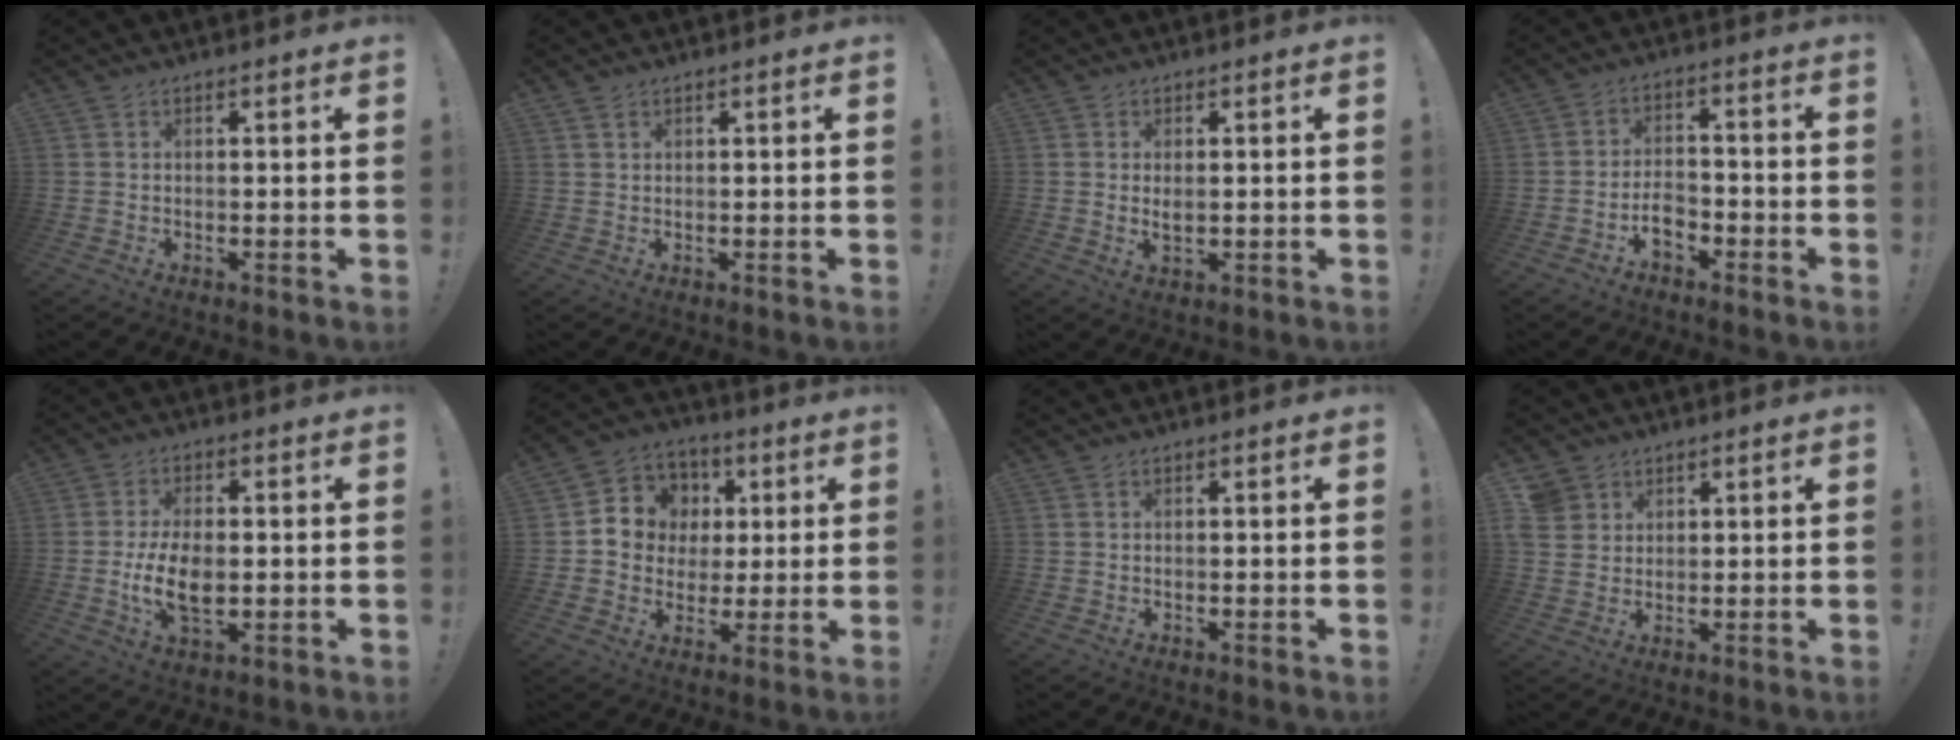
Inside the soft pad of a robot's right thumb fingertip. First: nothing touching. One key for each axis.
{"total": 1.3, "fx": 0.9, "fy": 0.8, "fz": 0.4, "tx": -0.006, "ty": 0.000, "tz": 0.017}
{"total": 2.5, "fx": 0.6, "fy": 1.3, "fz": 2.0, "tx": -0.022, "ty": -0.005, "tz": 0.007}
{"total": 5.8, "fx": -3.5, "fy": 3.4, "fz": 3.1, "tx": -0.051, "ty": 0.014, "tz": -0.063}
{"total": 9.9, "fx": -1.4, "fy": 5.1, "fz": 8.4, "tx": -0.153, "ty": -0.005, "tz": -0.027}
{"total": 10.0, "fx": 1.1, "fy": 9.5, "fz": 2.8, "tx": -0.039, "ty": 0.000, "tz": 0.028}
{"total": 0.0}
{"total": 5.3, "fx": 3.0, "fy": 4.3, "fz": 1.0, "tx": -0.015, "ty": -0.012, "tz": 0.060}